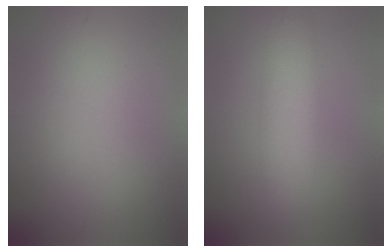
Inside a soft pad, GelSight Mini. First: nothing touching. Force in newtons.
{"total": 5.3, "press": 5.3, "slide": 0.2}